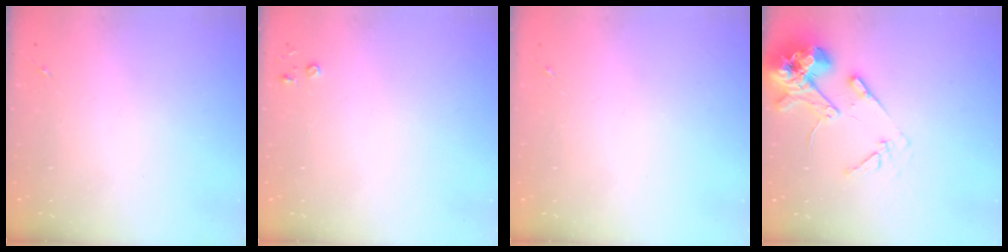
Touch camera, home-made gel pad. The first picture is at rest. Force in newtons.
{"total": 2.8, "press": 2.8, "slide": 0.3}
{"total": 0.0}
{"total": 14.9, "press": 14.7, "slide": 2.3}